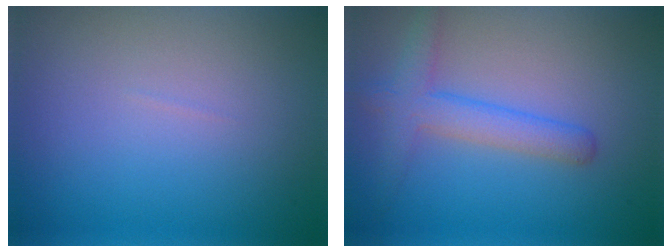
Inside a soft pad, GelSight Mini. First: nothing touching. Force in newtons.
{"total": 3.5, "press": 3.5, "slide": 0.2}